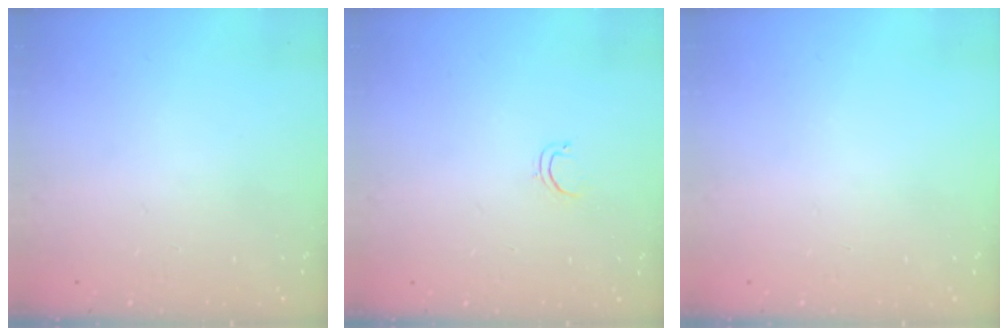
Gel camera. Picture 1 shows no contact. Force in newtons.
{"total": 2.6, "press": 2.5, "slide": 0.4}
{"total": 0.0}